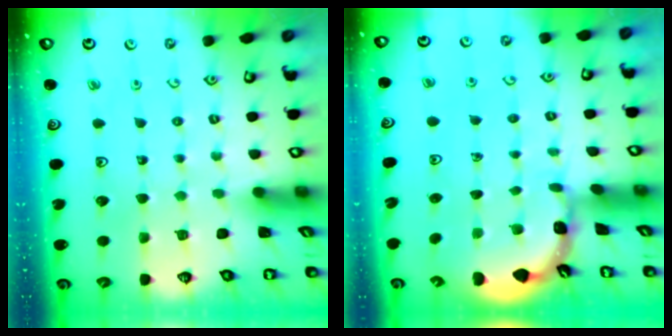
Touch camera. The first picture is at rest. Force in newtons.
{"total": 1.8, "press": 1.8, "slide": 0.1}